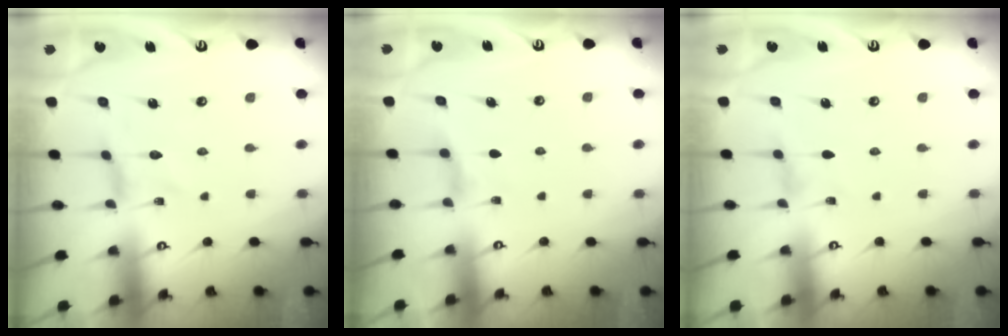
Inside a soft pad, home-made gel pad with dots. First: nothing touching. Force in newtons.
{"total": 3.1, "press": 3.0, "slide": 0.4}
{"total": 2.0, "press": 2.0, "slide": 0.4}